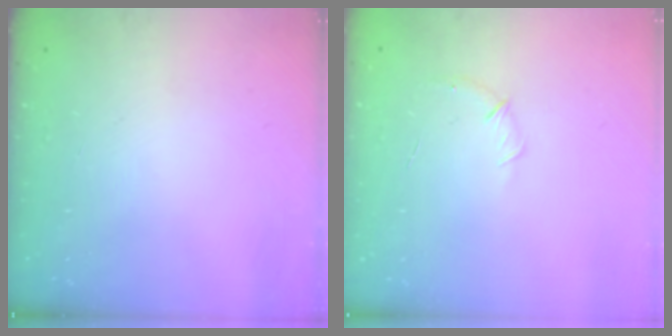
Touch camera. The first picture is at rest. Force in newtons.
{"total": 5.1, "press": 4.9, "slide": 1.4}